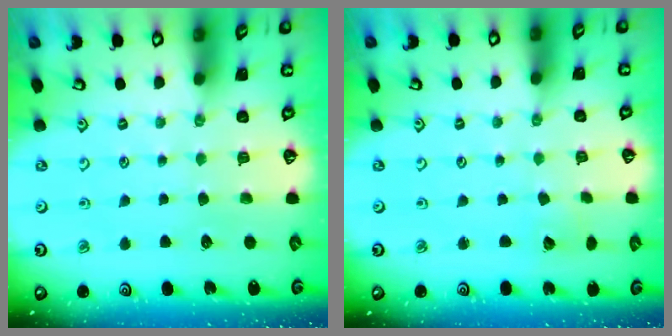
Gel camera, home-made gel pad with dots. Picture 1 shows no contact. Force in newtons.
{"total": 3.1, "press": 3.1, "slide": 0.4}